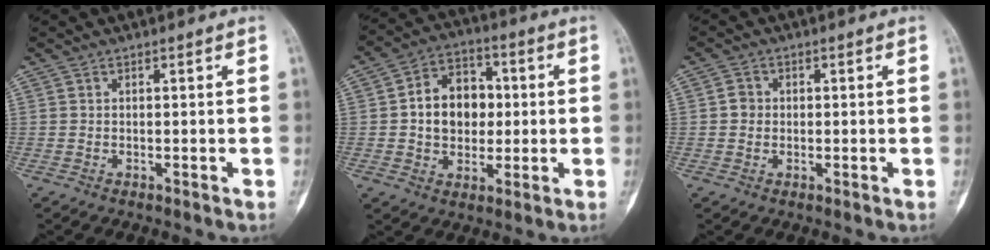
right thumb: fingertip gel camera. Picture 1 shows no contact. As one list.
[{"total": 11.9, "force": [0.6, 9.1, 7.7], "torque": [-0.084, 0.018, 0.007]}, {"total": 2.5, "force": [0.1, 2.3, 0.8], "torque": [-0.001, 0.006, -0.001]}]